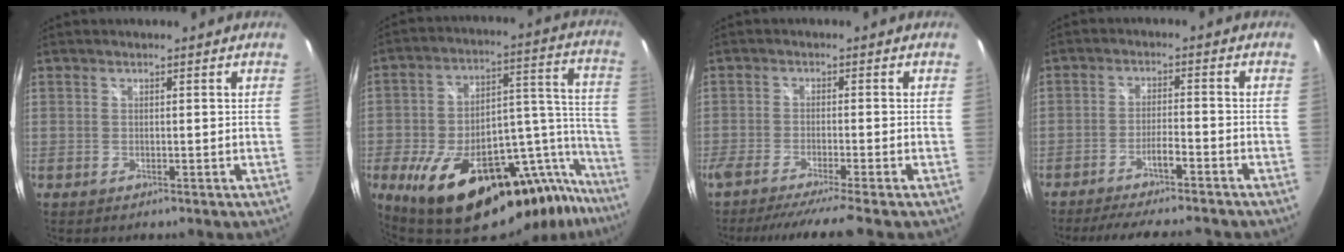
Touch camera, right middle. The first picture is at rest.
{"total": 29.7, "force": [-20.5, 11.2, 18.3], "torque": [-0.244, 0.031, -0.287]}
{"total": 8.3, "force": [-7.3, -1.6, 3.7], "torque": [-0.073, -0.028, -0.115]}
{"total": 11.6, "force": [-10.3, 0.4, 5.2], "torque": [-0.111, 0.000, -0.159]}